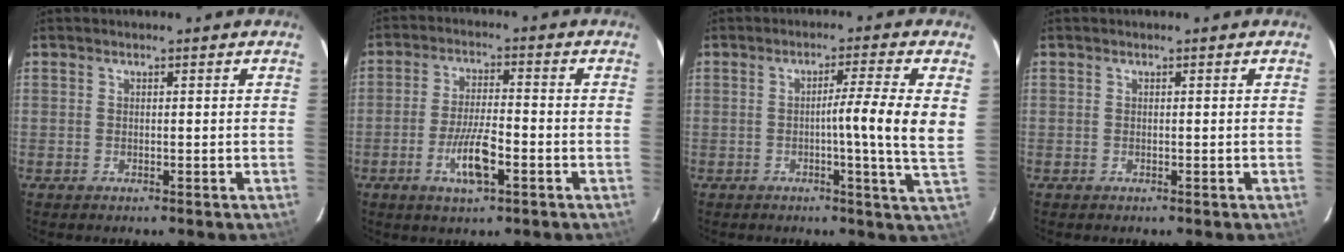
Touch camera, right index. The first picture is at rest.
{"total": 7.1, "force": [-2.9, 1.4, 6.4], "torque": [-0.123, -0.003, -0.048]}
{"total": 8.3, "force": [0.6, -1.6, 8.2], "torque": [-0.116, -0.004, 0.008]}
{"total": 0.0}